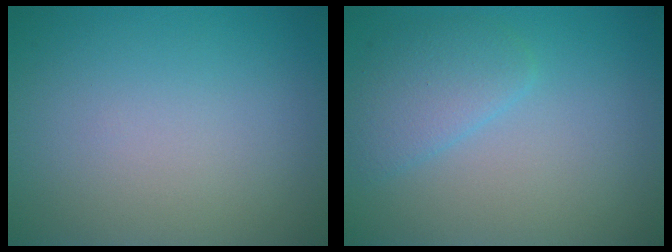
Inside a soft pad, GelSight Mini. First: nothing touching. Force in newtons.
{"total": 2.7, "press": 2.7, "slide": 0.2}